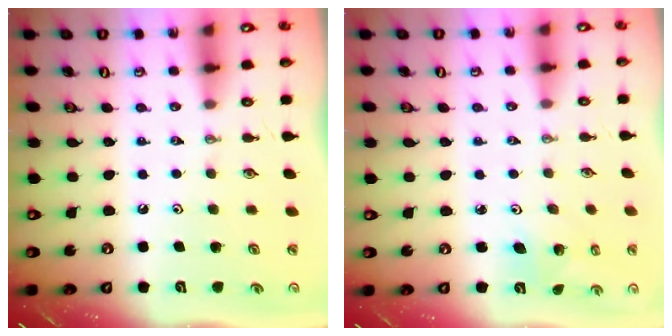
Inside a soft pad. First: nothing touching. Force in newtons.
{"total": 3.5, "press": 3.5, "slide": 0.2}